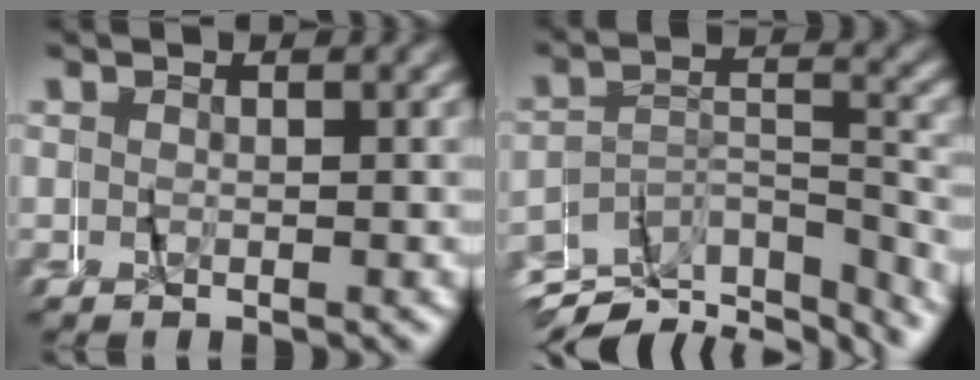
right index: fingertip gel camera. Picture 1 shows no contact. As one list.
[{"total": 7.4, "force": [-6.2, 2.9, 2.8], "torque": [-0.030, 0.000, -0.108]}]